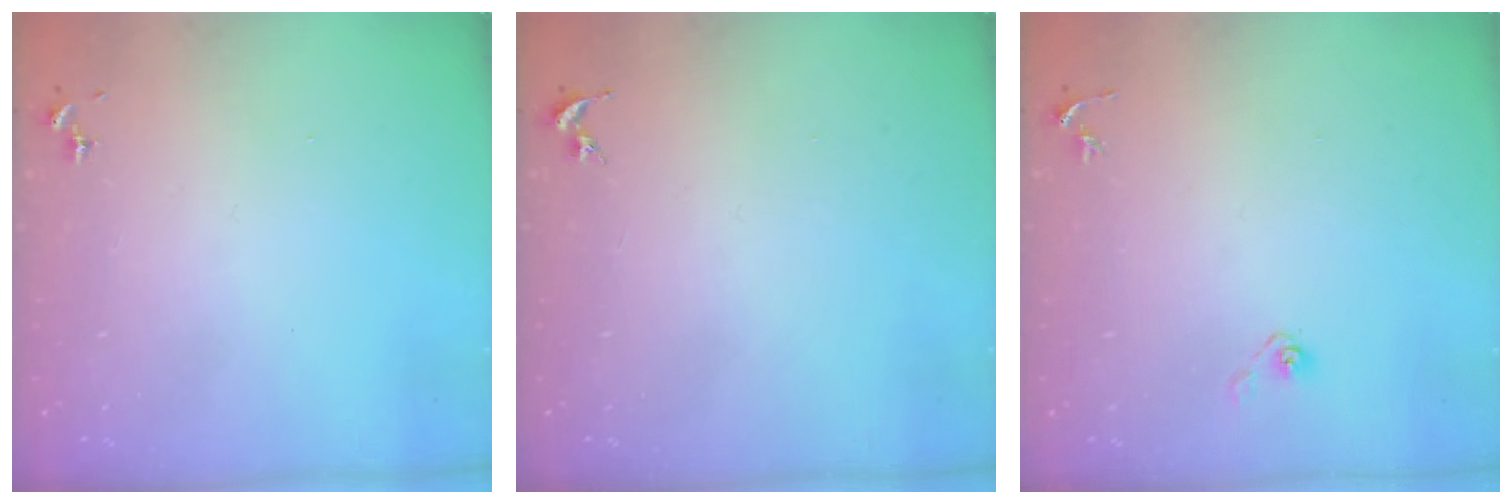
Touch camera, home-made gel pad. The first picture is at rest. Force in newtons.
{"total": 0.0}
{"total": 3.6, "press": 2.9, "slide": 2.0}